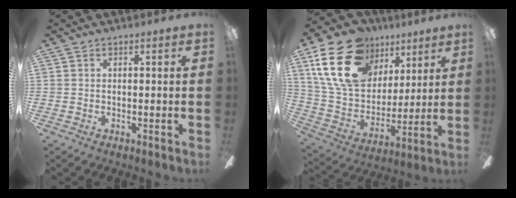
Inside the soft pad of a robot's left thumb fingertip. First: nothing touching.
{"total": 23.9, "force": [12.4, 16.0, 12.7], "torque": [-0.250, -0.048, 0.226]}